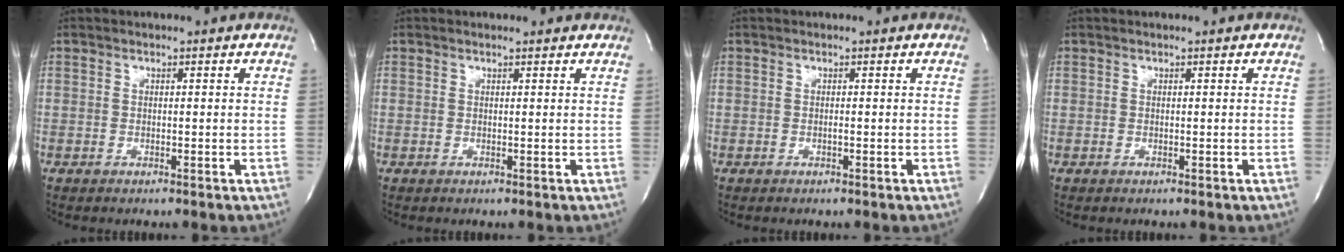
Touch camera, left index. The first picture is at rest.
{"total": 1.8, "force": [1.7, 0.2, 0.3], "torque": [-0.015, 0.007, 0.018]}
{"total": 0.0}
{"total": 0.6, "force": [0.6, 0.0, 0.2], "torque": [-0.005, 0.002, 0.007]}